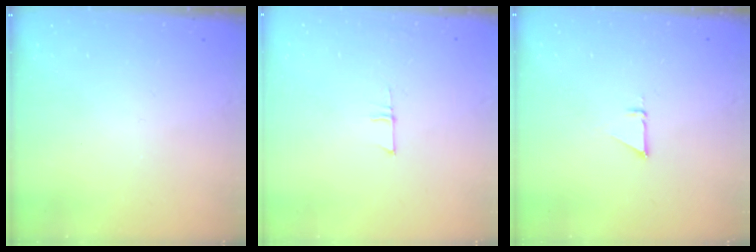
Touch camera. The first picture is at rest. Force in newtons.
{"total": 4.8, "press": 4.8, "slide": 0.3}
{"total": 2.5, "press": 2.5, "slide": 0.1}